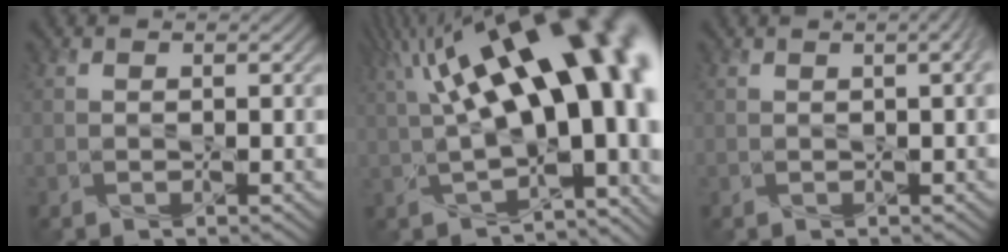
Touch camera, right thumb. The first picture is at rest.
{"total": 19.6, "force": [2.8, 7.3, 18.0], "torque": [-0.247, 0.027, 0.056]}
{"total": 3.0, "force": [0.3, 1.1, 2.8], "torque": [-0.031, 0.010, 0.004]}